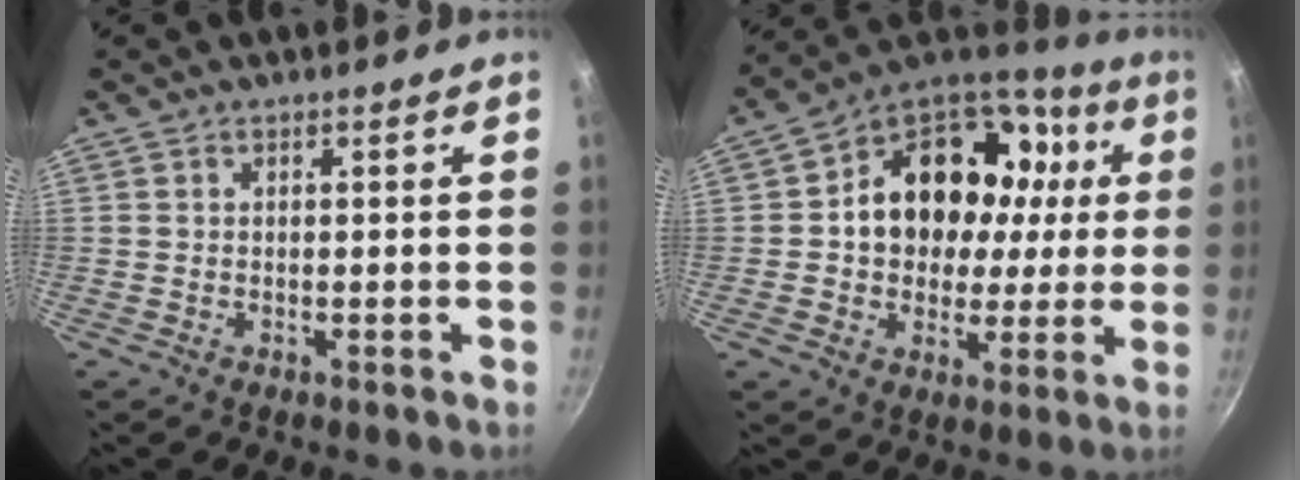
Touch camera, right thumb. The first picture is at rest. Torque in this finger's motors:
{"motor_torque": [1.26, 3.75, 1.26, -0.40, 0.15]}